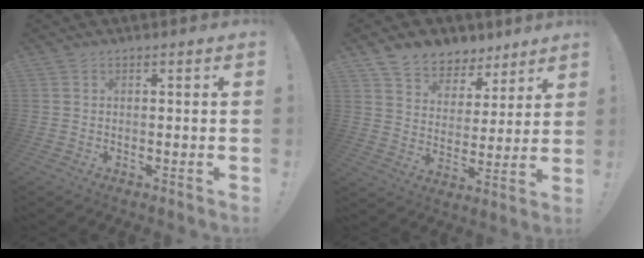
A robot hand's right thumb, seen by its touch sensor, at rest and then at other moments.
{"total": 8.2, "force": [6.2, 5.3, 1.1], "torque": [-0.022, -0.051, 0.122]}